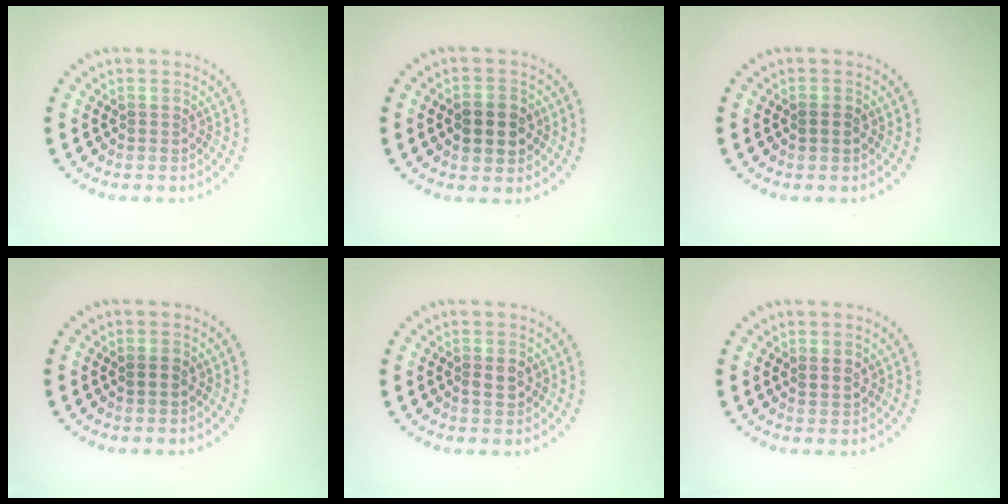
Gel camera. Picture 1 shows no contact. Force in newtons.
{"total": 3.6, "press": 3.6, "slide": 0.1}
{"total": 1.1, "press": 1.1, "slide": 0.1}
{"total": 1.2, "press": 1.1, "slide": 0.3}
{"total": 1.3, "press": 1.3, "slide": 0.1}
{"total": 1.2, "press": 1.0, "slide": 0.6}